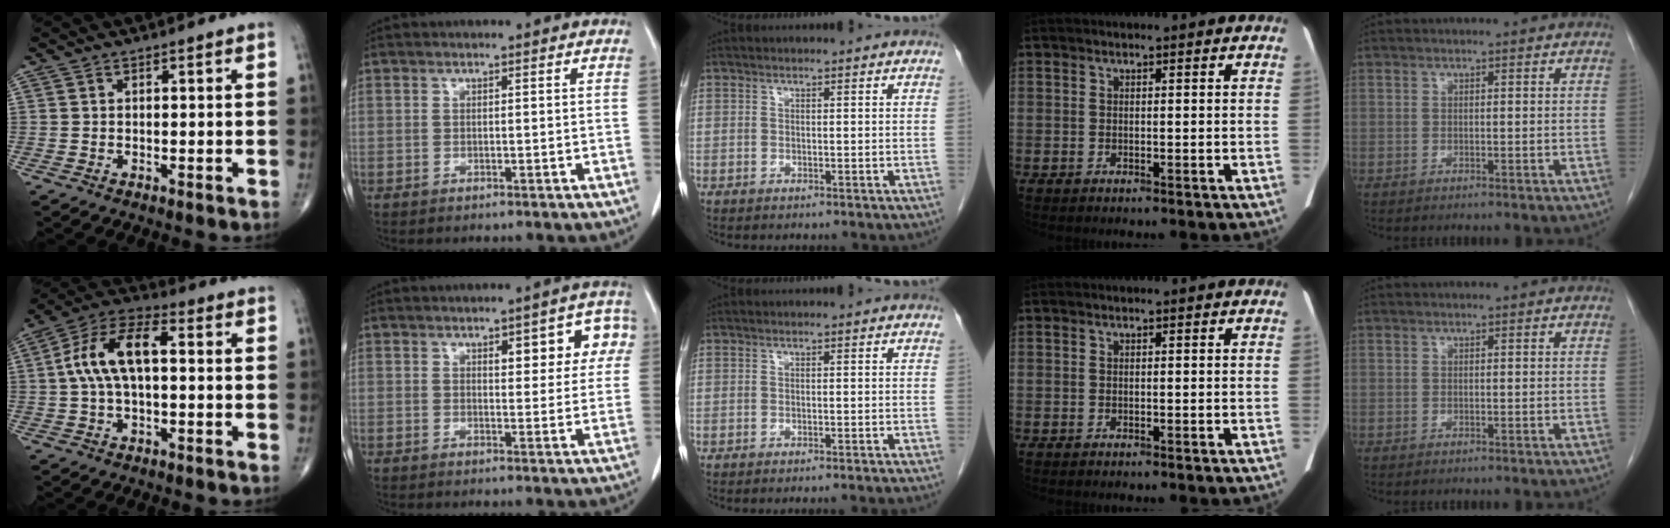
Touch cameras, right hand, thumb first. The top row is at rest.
{"thumb": {"total": 11.9, "force": [1.0, 5.7, 10.4], "torque": [-0.206, 0.038, 0.011]}, "index": {"total": 8.0, "force": [3.0, 3.2, 6.7], "torque": [-0.065, 0.021, 0.033]}, "middle": {"total": 4.8, "force": [-4.4, -0.7, 1.8], "torque": [-0.015, -0.007, -0.054]}}